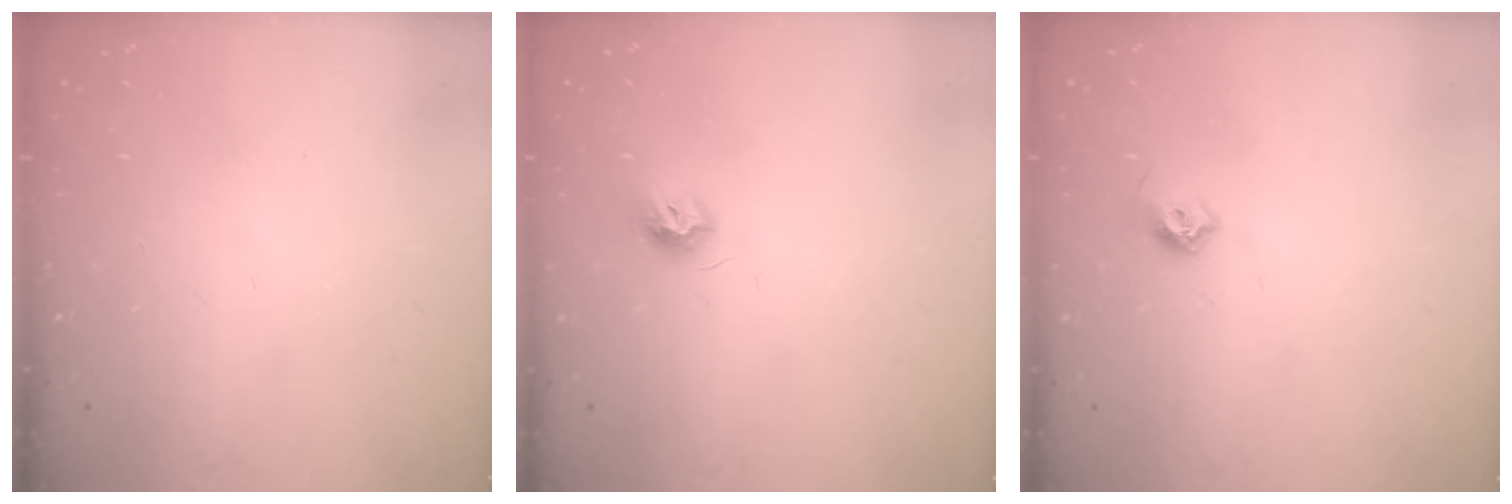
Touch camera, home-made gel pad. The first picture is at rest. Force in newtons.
{"total": 7.4, "press": 7.4, "slide": 0.1}
{"total": 5.5, "press": 5.3, "slide": 1.2}